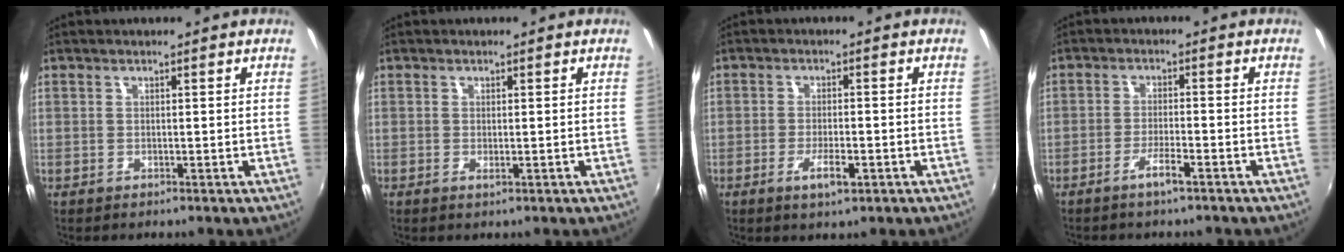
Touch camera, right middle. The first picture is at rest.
{"total": 0.8, "force": [-0.1, 0.0, 0.7], "torque": [-0.012, 0.000, -0.001]}
{"total": 4.3, "force": [-2.1, 1.1, 3.6], "torque": [-0.076, -0.006, -0.035]}
{"total": 3.3, "force": [-2.4, 0.1, 2.2], "torque": [-0.055, 0.001, -0.044]}